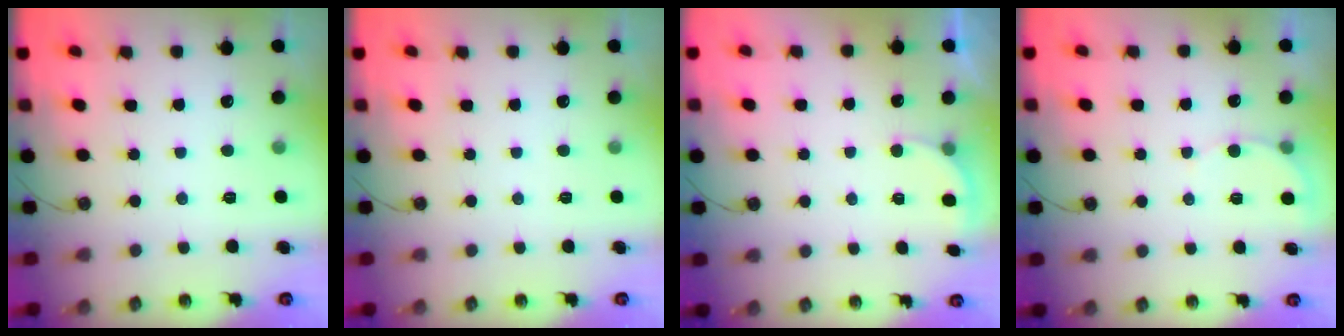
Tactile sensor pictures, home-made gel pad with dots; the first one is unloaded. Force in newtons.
{"total": 0.0}
{"total": 2.5, "press": 2.4, "slide": 0.7}
{"total": 4.9, "press": 4.8, "slide": 0.4}